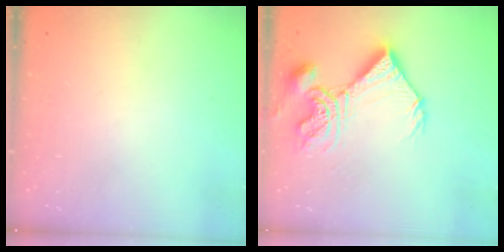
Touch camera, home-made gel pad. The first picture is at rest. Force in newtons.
{"total": 13.2, "press": 13.2, "slide": 1.4}